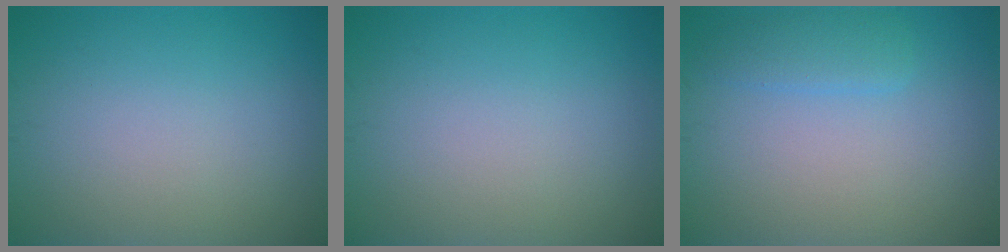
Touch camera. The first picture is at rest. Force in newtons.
{"total": 0.0}
{"total": 1.8, "press": 1.8, "slide": 0.2}